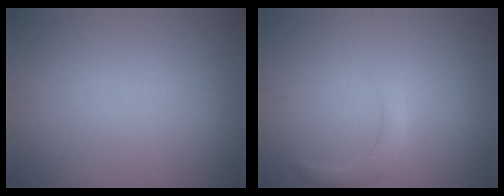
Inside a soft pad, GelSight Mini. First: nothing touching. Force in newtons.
{"total": 1.6, "press": 1.6, "slide": 0.2}